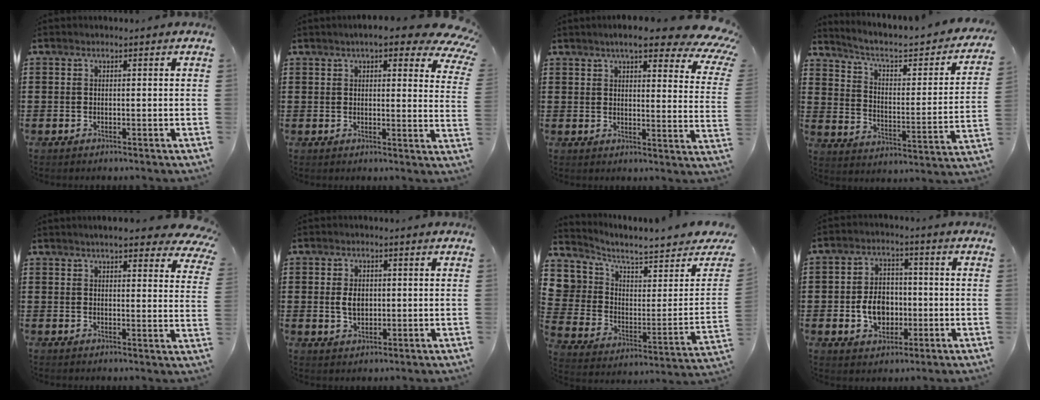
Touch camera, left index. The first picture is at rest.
{"total": 6.8, "force": [5.2, 1.4, 4.1], "torque": [-0.070, -0.015, 0.089]}
{"total": 8.4, "force": [6.5, 1.2, 5.3], "torque": [-0.097, -0.026, 0.109]}
{"total": 3.9, "force": [2.6, 1.4, 2.6], "torque": [-0.067, -0.024, 0.032]}
{"total": 5.7, "force": [4.9, 0.5, 2.8], "torque": [-0.054, -0.014, 0.085]}
{"total": 3.4, "force": [0.4, 2.2, 2.6], "torque": [-0.047, 0.004, 0.005]}
{"total": 3.7, "force": [3.1, 2.0, -0.4], "torque": [-0.027, -0.043, 0.052]}
{"total": 6.7, "force": [-1.1, 5.1, 4.2], "torque": [-0.074, 0.004, -0.023]}